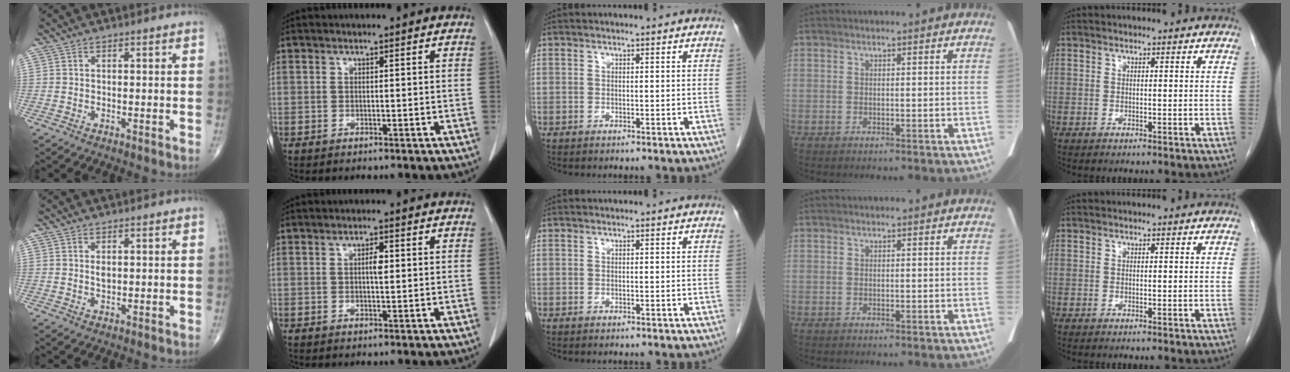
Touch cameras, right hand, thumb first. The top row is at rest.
{"thumb": {"total": 1.5, "force": [0.4, 0.9, 1.2], "torque": [-0.019, -0.003, 0.009]}, "index": {"total": 1.9, "force": [0.3, 0.5, 1.8], "torque": [-0.033, 0.002, 0.005]}}